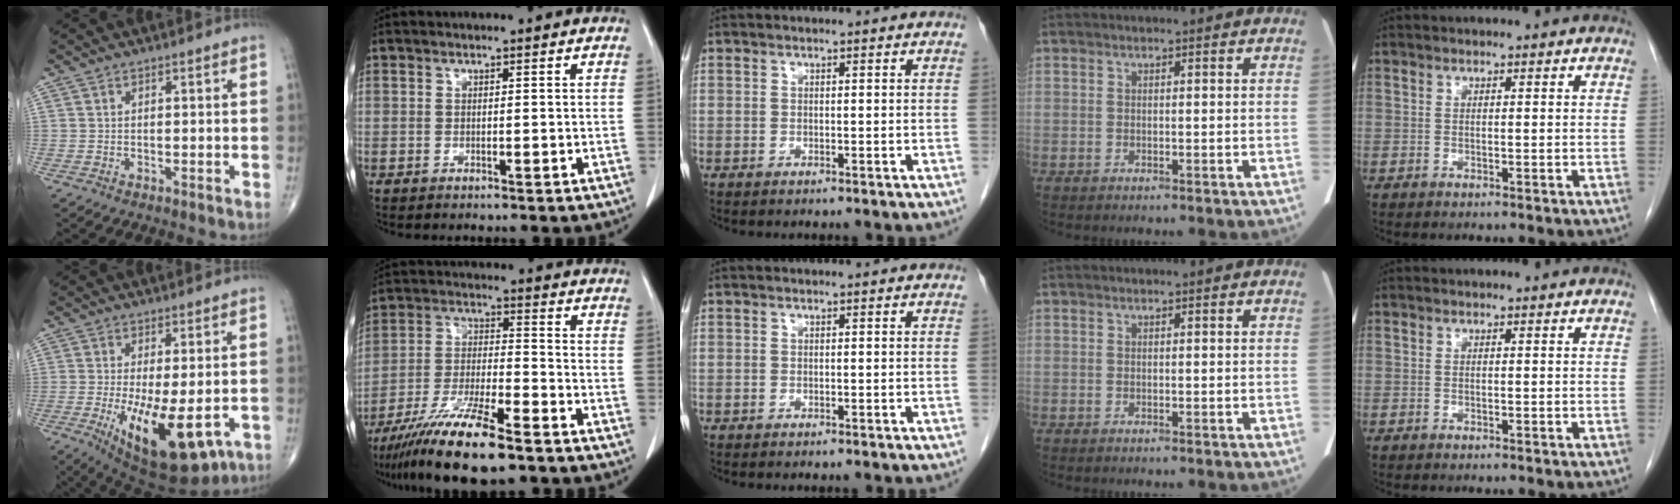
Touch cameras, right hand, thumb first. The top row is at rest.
{"thumb": {"total": 15.5, "force": [-4.9, 5.9, 13.5], "torque": [-0.214, -0.022, -0.056]}, "index": {"total": 14.7, "force": [-10.4, 1.8, 10.2], "torque": [-0.204, -0.037, -0.185]}}